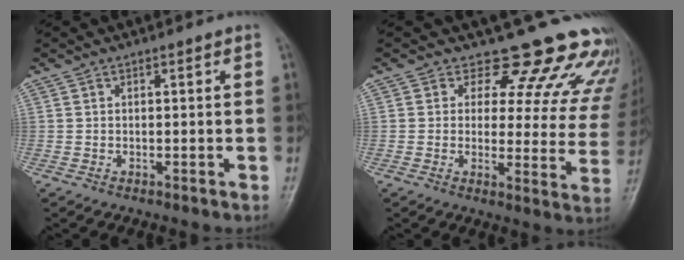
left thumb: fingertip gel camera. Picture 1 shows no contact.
{"total": 17.9, "force": [16.1, 6.6, 4.2], "torque": [0.005, -0.119, 0.164]}